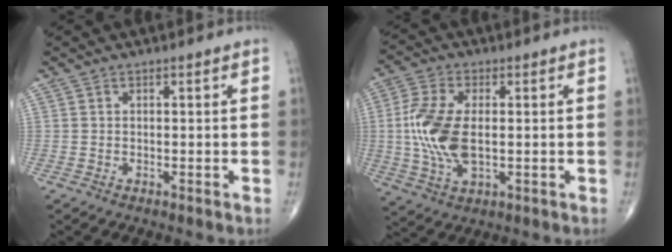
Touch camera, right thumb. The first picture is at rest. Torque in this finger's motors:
{"motor_torque": [1.12, 2.14, 1.53, 0.05, 0.20]}